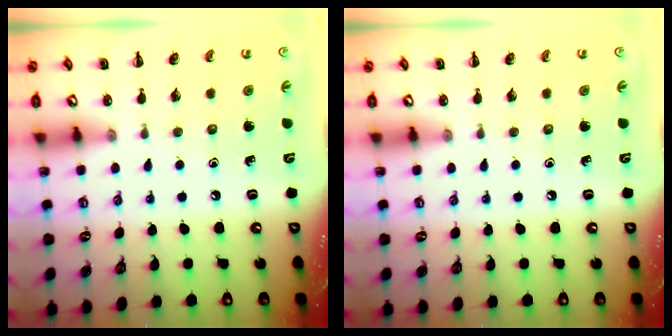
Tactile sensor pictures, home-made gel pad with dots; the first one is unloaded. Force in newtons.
{"total": 0.0}